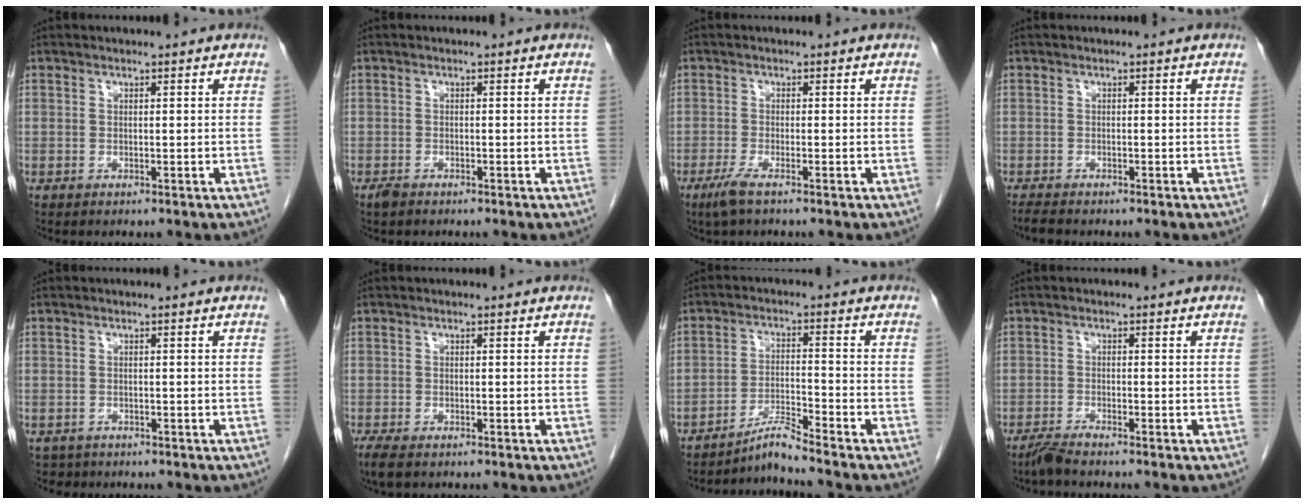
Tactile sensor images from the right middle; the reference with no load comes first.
{"total": 1.2, "force": [-1.0, 0.4, 0.5], "torque": [-0.017, -0.002, -0.016]}
{"total": 2.8, "force": [-1.9, 0.1, 2.1], "torque": [-0.050, -0.008, -0.041]}
{"total": 1.7, "force": [-1.6, 0.3, 0.7], "torque": [-0.019, -0.006, -0.026]}
{"total": 2.0, "force": [-1.6, 1.2, -0.3], "torque": [-0.002, 0.002, -0.026]}
{"total": 3.4, "force": [-2.5, 1.1, 2.0], "torque": [-0.044, -0.011, -0.039]}
{"total": 4.6, "force": [-4.2, -1.6, 1.0], "torque": [-0.022, -0.019, -0.080]}
{"total": 2.3, "force": [-2.1, -0.3, 0.9], "torque": [-0.025, -0.007, -0.045]}